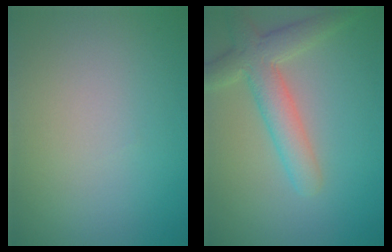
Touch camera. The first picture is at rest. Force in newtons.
{"total": 4.6, "press": 4.6, "slide": 0.5}